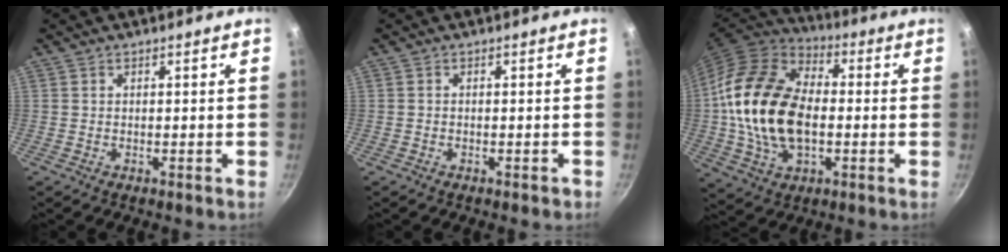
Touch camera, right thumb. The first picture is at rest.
{"total": 0.8, "force": [-0.6, 0.4, 0.5], "torque": [-0.008, 0.008, -0.005]}
{"total": 21.8, "force": [-0.7, 14.0, 16.8], "torque": [-0.297, 0.023, -0.019]}